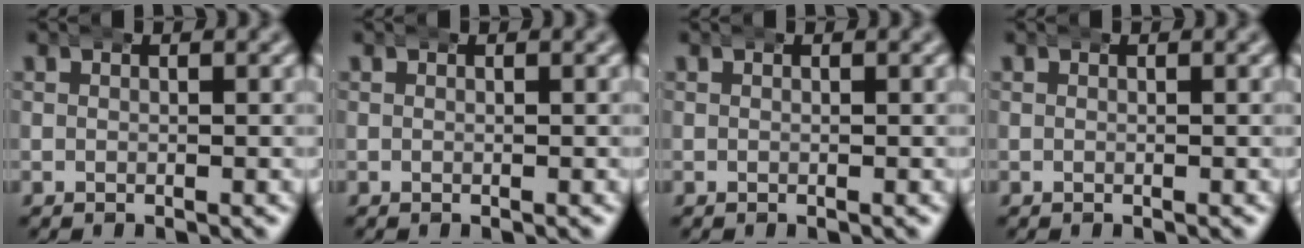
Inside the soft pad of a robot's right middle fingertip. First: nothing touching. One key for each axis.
{"total": 0.0}
{"total": 0.0}
{"total": 0.0}